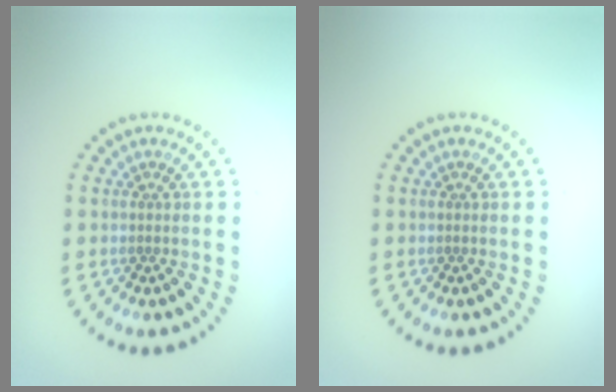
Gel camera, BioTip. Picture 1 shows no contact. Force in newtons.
{"total": 0.0}